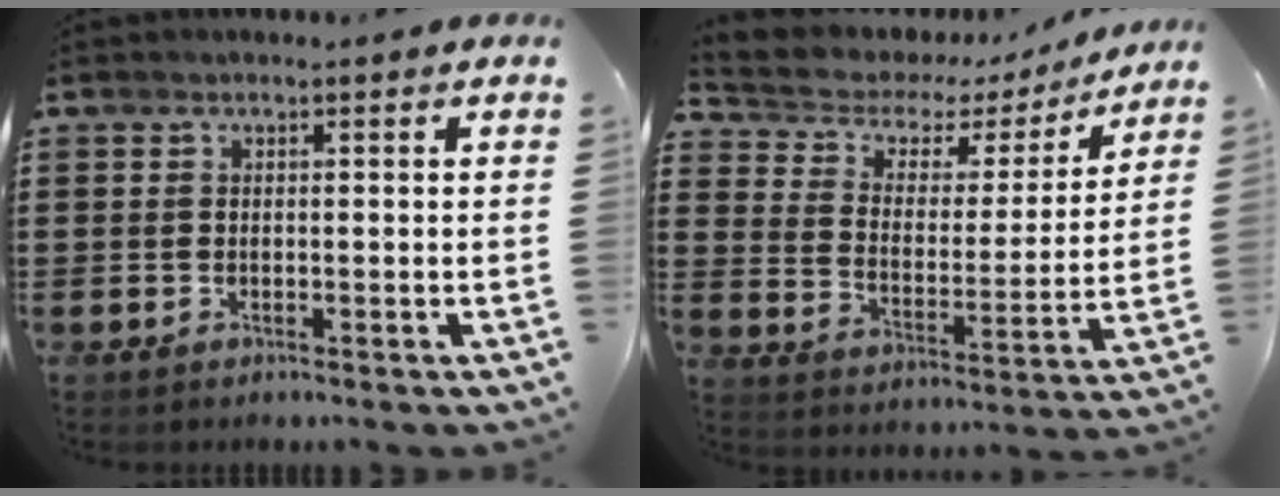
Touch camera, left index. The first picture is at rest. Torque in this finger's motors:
{"motor_torque": [2.14, 0.00, 0.34, 0.03]}